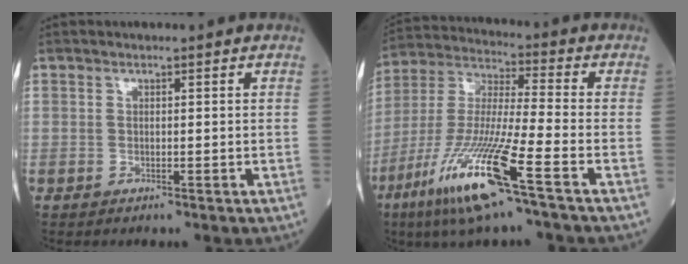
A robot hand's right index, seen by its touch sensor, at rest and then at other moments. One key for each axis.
{"total": 16.3, "fx": -8.5, "fy": -0.1, "fz": 13.9, "tx": -0.302, "ty": -0.037, "tz": -0.165}